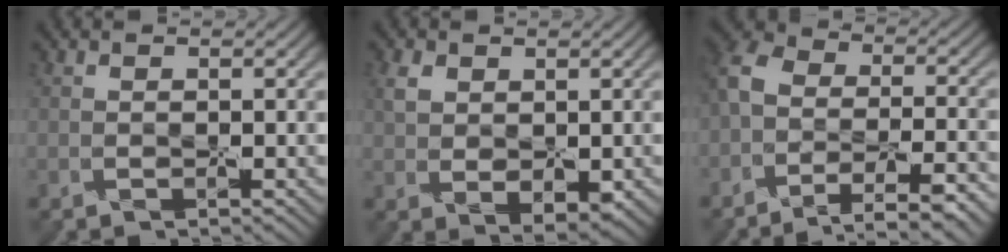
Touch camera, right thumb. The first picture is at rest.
{"total": 4.8, "force": [0.7, 3.1, 3.6], "torque": [-0.065, -0.005, 0.015]}
{"total": 9.4, "force": [-5.4, 4.8, 6.0], "torque": [-0.132, -0.002, -0.096]}